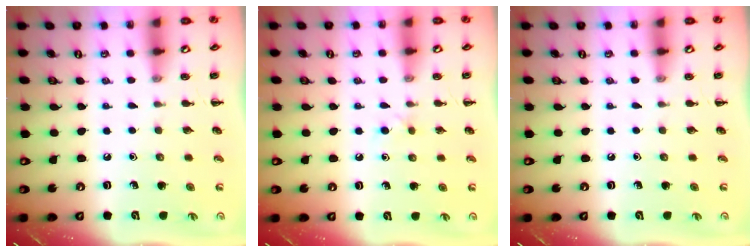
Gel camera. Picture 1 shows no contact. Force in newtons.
{"total": 3.2, "press": 2.9, "slide": 1.4}
{"total": 0.0}